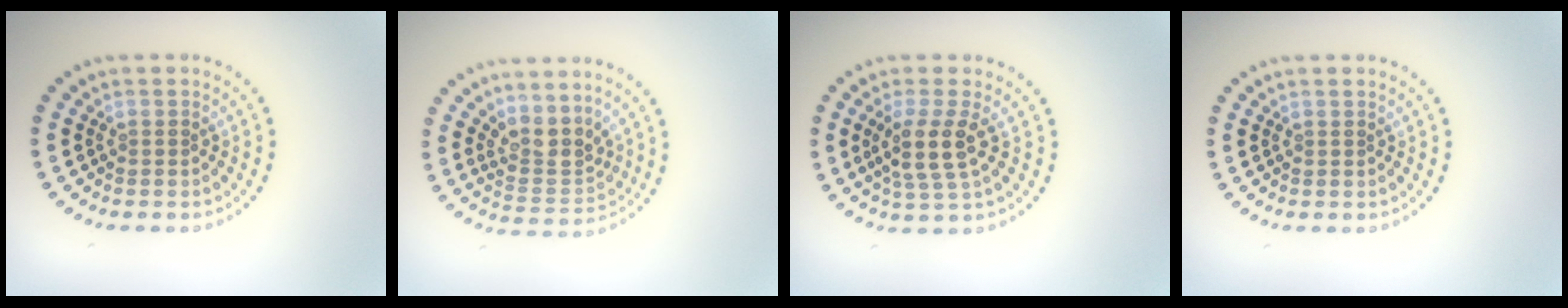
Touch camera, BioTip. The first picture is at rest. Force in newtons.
{"total": 3.2, "press": 2.5, "slide": 1.9}
{"total": 3.4, "press": 2.8, "slide": 2.0}
{"total": 0.0}